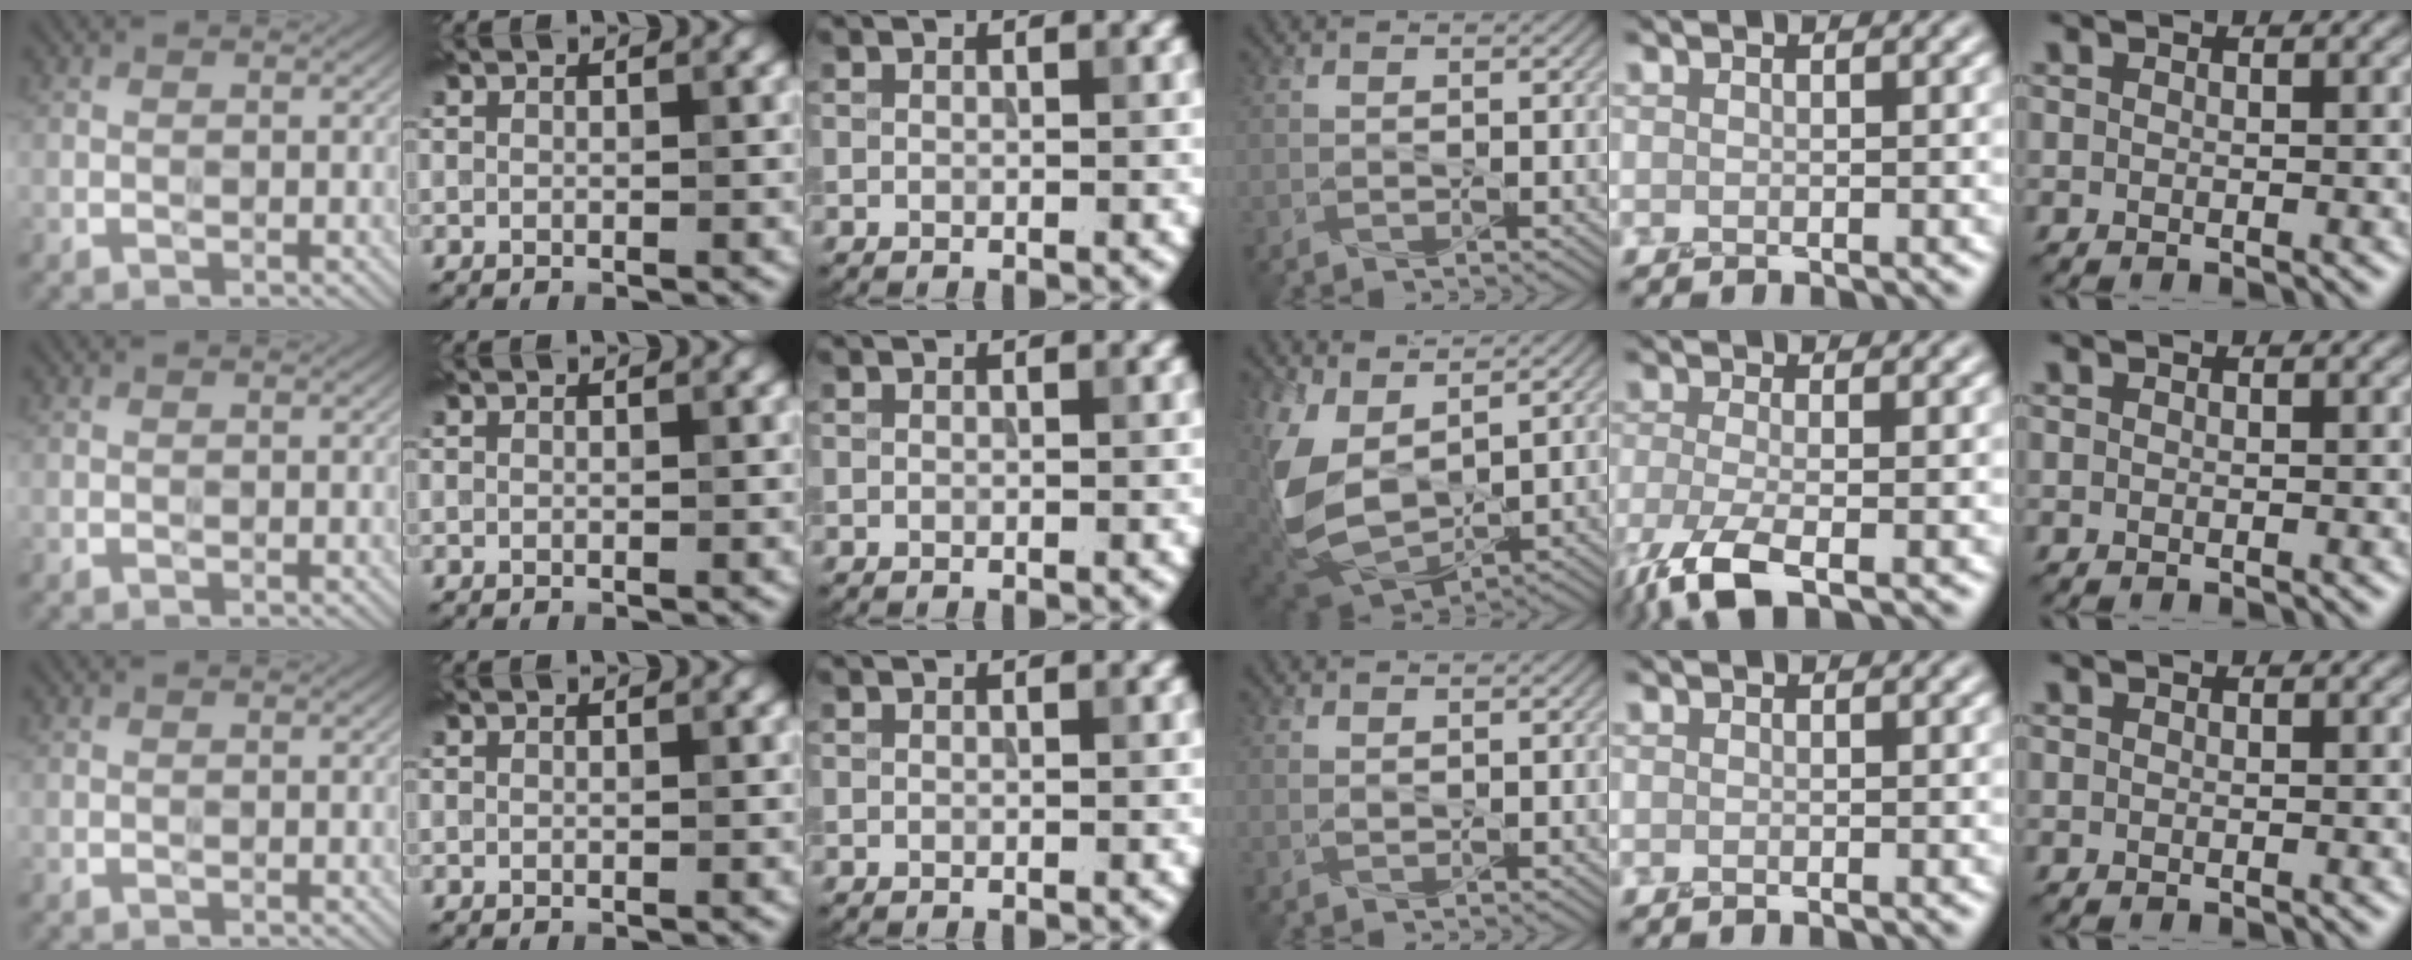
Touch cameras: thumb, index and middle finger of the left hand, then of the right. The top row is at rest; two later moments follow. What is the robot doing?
{"motion": "squeeze", "object": "tweezer"}